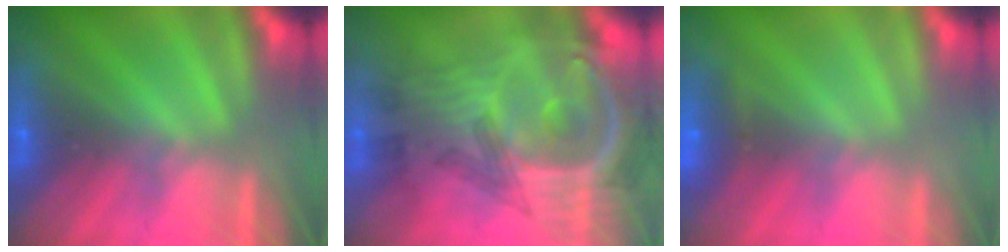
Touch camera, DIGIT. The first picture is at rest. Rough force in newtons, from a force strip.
{"total": 6.6}
{"total": 2.3}